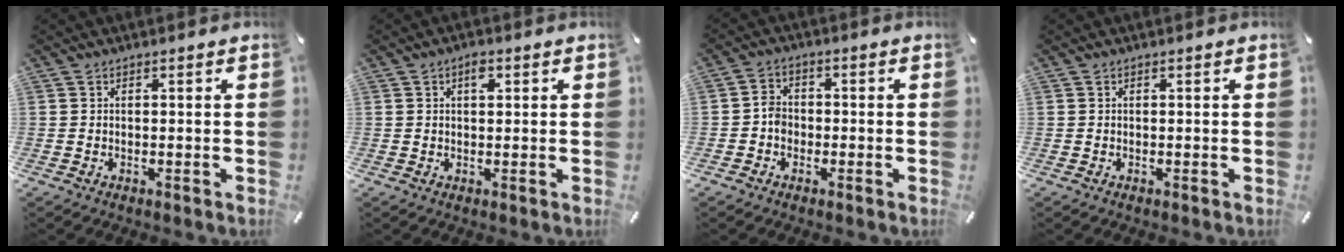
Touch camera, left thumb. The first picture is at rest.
{"total": 2.7, "force": [1.1, 1.4, 2.1], "torque": [-0.029, 0.000, 0.014]}
{"total": 3.5, "force": [-1.1, 2.9, 1.7], "torque": [-0.027, 0.009, -0.020]}
{"total": 0.0}